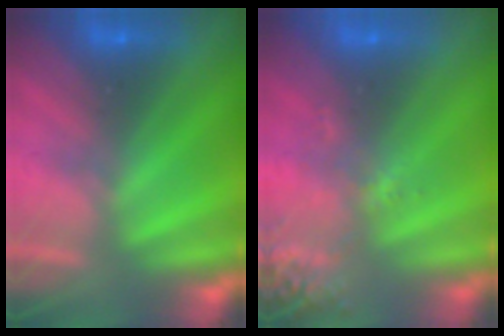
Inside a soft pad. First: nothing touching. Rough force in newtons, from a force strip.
{"total": 2.6}